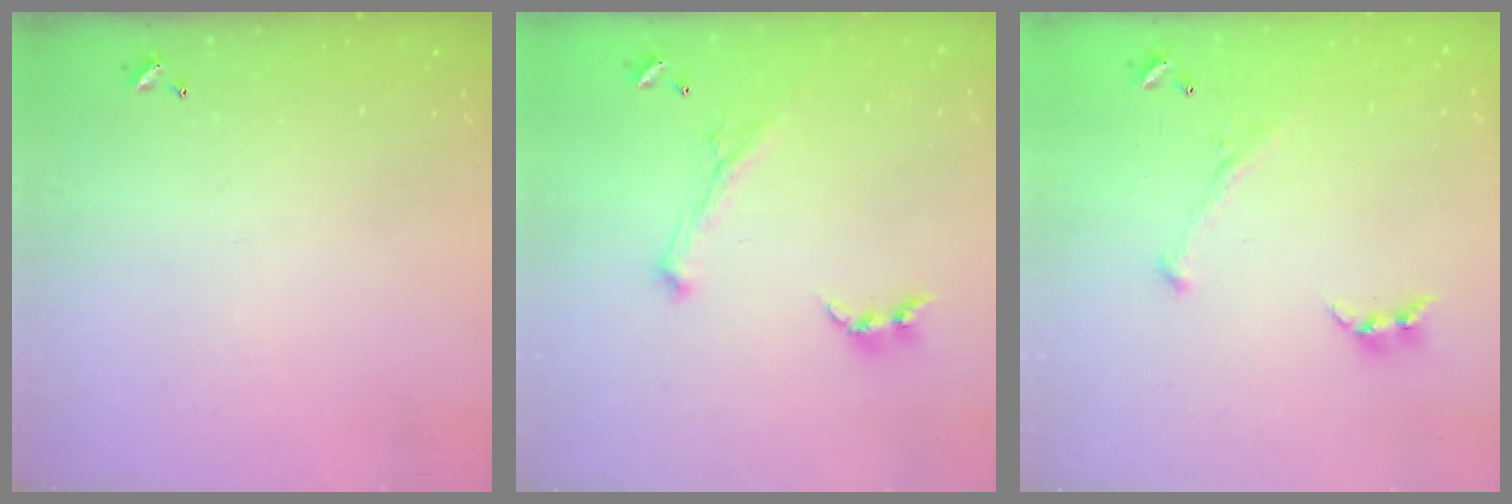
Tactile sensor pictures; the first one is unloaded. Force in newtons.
{"total": 0.0}
{"total": 2.8, "press": 2.6, "slide": 1.0}